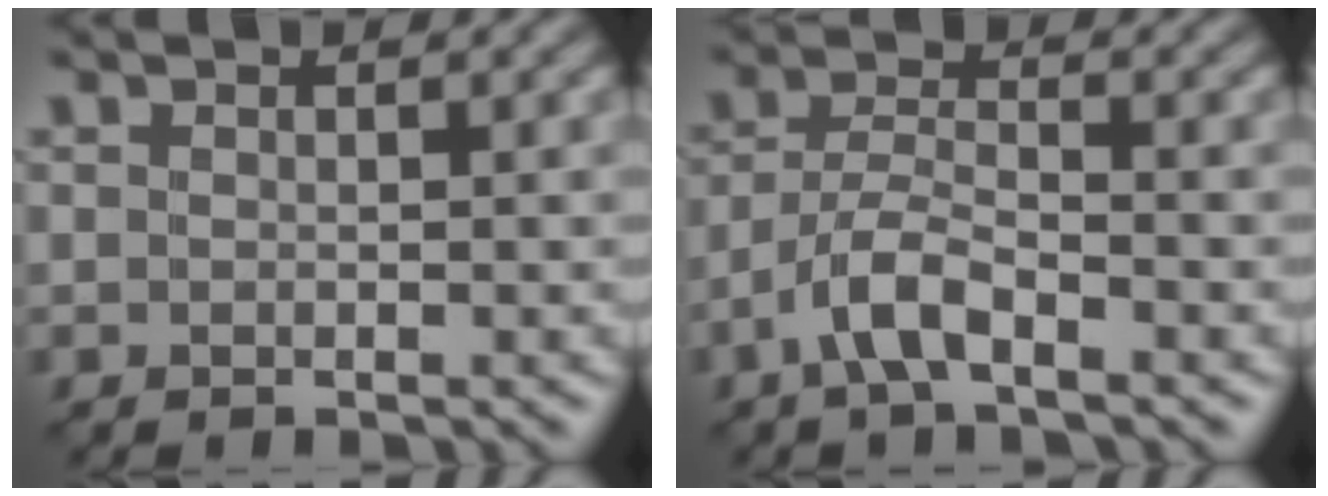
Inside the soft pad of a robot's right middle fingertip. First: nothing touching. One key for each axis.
{"total": 3.8, "fx": -2.2, "fy": 1.1, "fz": 2.9, "tx": -0.061, "ty": 0.007, "tz": -0.052}